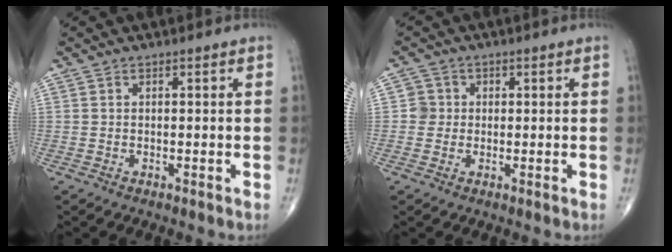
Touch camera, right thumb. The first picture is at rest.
{"total": 2.7, "force": [0.0, 2.7, 0.1], "torque": [0.022, 0.008, -0.005]}